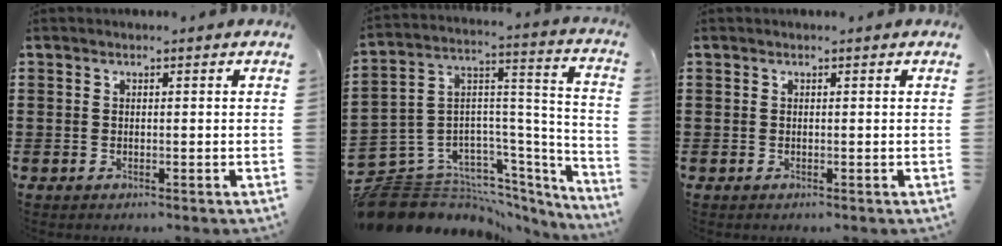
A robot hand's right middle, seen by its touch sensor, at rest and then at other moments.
{"total": 7.4, "force": [-6.3, 3.9, 0.5], "torque": [-0.030, -0.010, -0.121]}
{"total": 0.0}